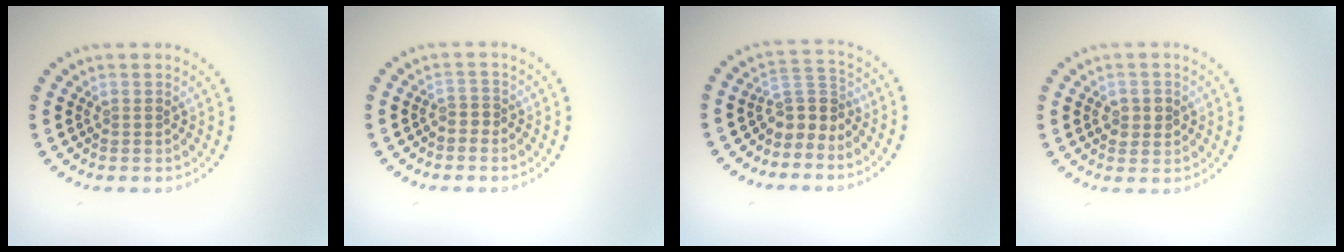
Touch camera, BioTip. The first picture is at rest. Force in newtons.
{"total": 1.0, "press": 0.6, "slide": 0.8}
{"total": 2.8, "press": 1.9, "slide": 2.1}
{"total": 1.8, "press": 1.8, "slide": 0.1}